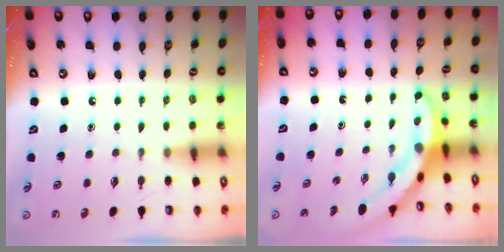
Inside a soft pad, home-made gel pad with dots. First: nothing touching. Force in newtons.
{"total": 3.9, "press": 3.9, "slide": 0.6}